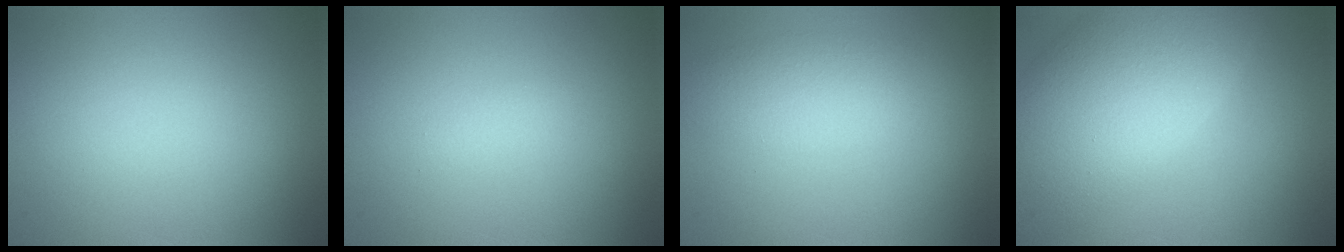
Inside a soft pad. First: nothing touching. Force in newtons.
{"total": 0.6, "press": 0.6, "slide": 0.0}
{"total": 3.7, "press": 3.7, "slide": 0.3}
{"total": 11.0, "press": 11.0, "slide": 0.8}